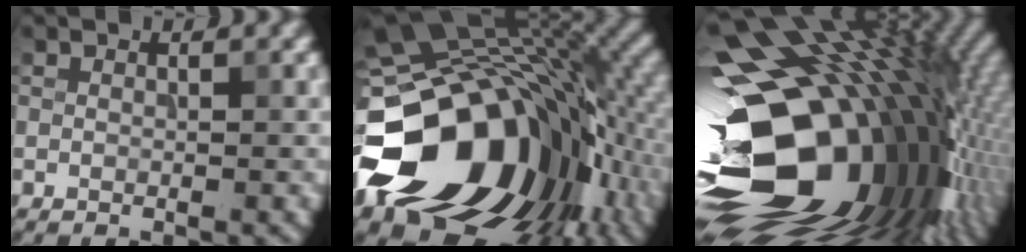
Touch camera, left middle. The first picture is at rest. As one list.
[{"total": 19.7, "force": [-5.2, 13.3, 13.6], "torque": [-0.250, -0.030, -0.080]}, {"total": 20.5, "force": [-4.0, 13.0, 15.3], "torque": [-0.257, -0.032, -0.062]}]